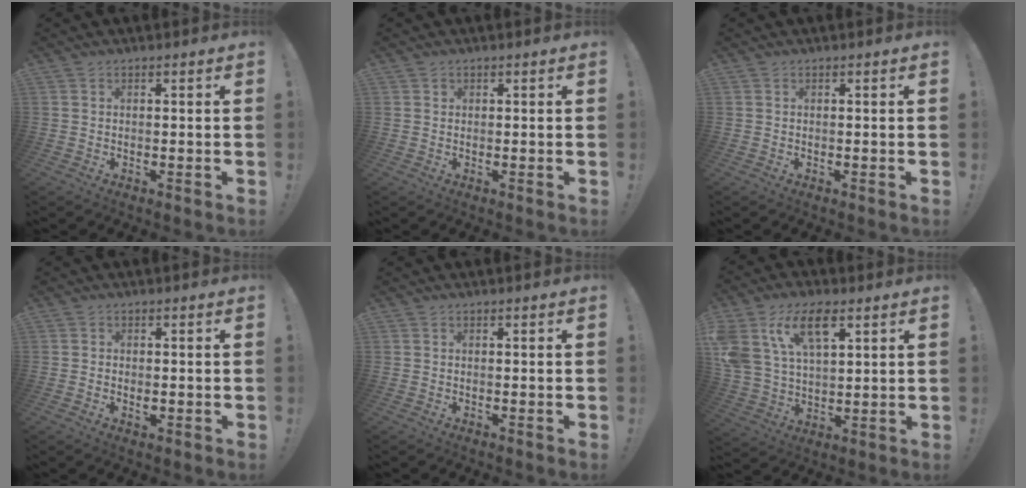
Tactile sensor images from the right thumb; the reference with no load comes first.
{"total": 0.7, "force": [0.6, 0.1, 0.0], "torque": [0.007, -0.004, 0.011]}
{"total": 0.0}
{"total": 1.3, "force": [-0.6, 0.9, 0.8], "torque": [-0.010, 0.002, -0.010]}
{"total": 0.0}
{"total": 14.6, "force": [7.1, 8.2, 9.7], "torque": [-0.204, -0.017, 0.129]}